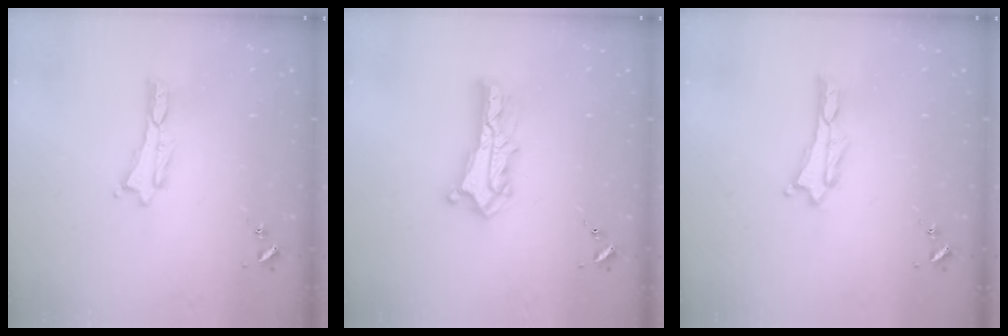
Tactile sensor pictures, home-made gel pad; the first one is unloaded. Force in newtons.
{"total": 5.8, "press": 5.8, "slide": 0.4}
{"total": 0.5, "press": 0.5, "slide": 0.2}